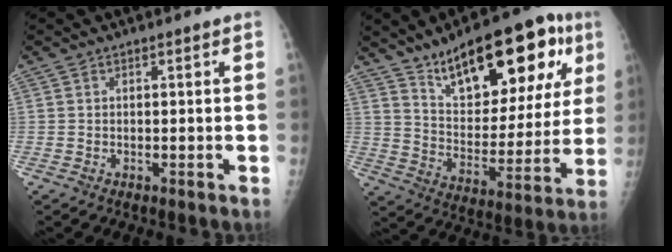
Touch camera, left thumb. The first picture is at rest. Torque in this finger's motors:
{"motor_torque": [0.04, 0.52, 1.07, -0.81, 0.25]}